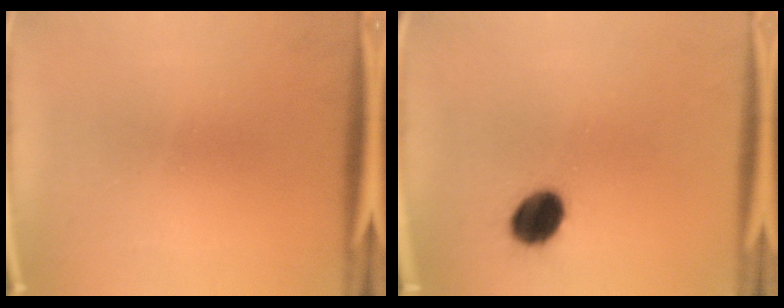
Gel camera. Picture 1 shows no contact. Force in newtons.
{"total": 8.7}